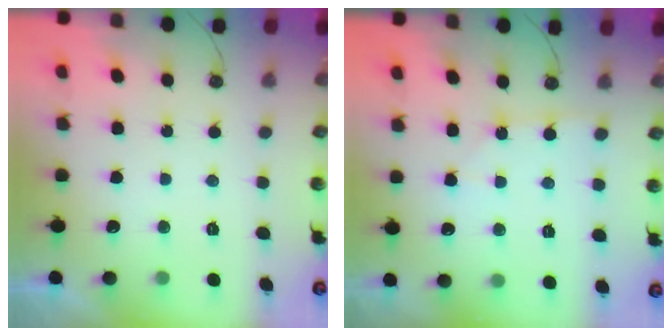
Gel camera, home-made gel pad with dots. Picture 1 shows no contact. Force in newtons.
{"total": 6.2, "press": 6.2, "slide": 0.5}